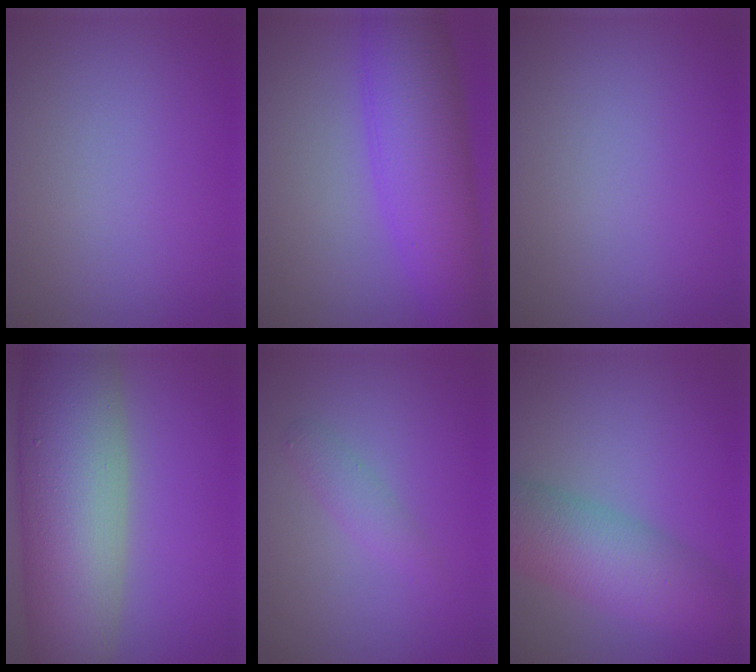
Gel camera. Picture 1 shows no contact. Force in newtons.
{"total": 8.2, "press": 8.2, "slide": 0.4}
{"total": 0.0}
{"total": 12.9, "press": 12.9, "slide": 0.5}
{"total": 1.4, "press": 1.4, "slide": 0.0}
{"total": 7.4, "press": 7.4, "slide": 0.2}